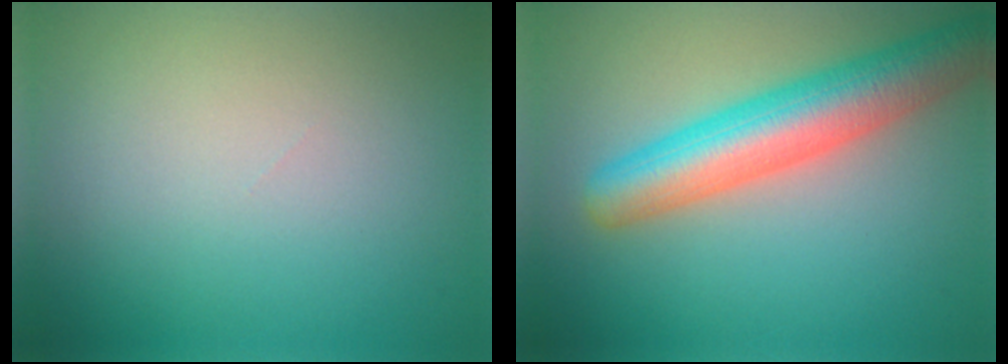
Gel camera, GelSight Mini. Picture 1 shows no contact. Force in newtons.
{"total": 7.4, "press": 7.4, "slide": 0.4}